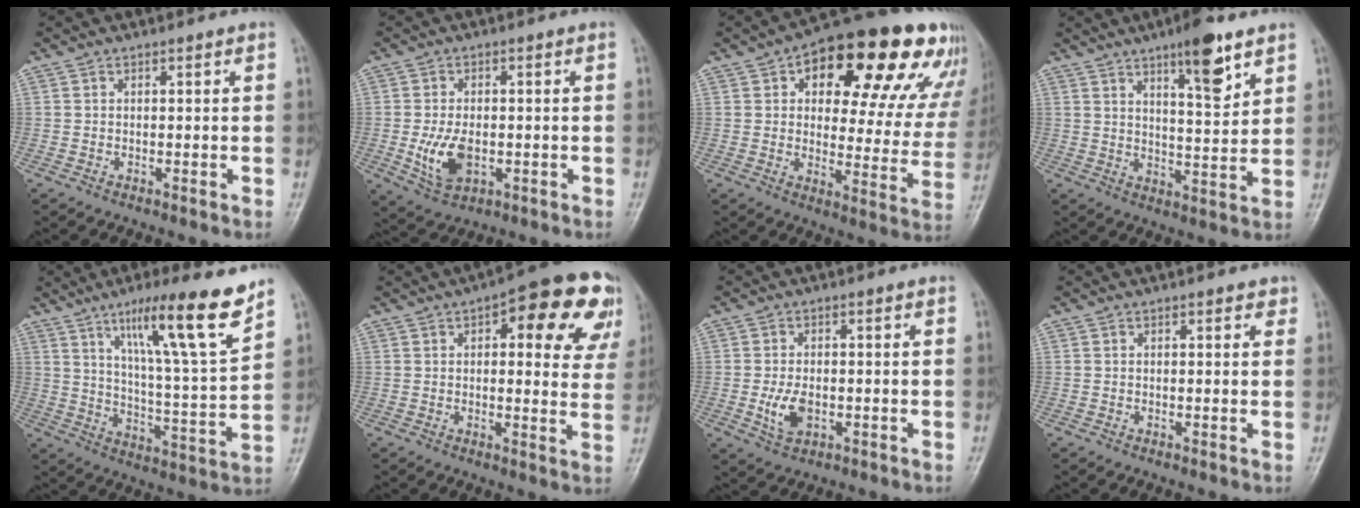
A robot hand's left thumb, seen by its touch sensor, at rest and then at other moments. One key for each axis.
{"total": 7.5, "fx": -1.4, "fy": 4.5, "fz": 5.9, "tx": -0.107, "ty": -0.003, "tz": -0.018}
{"total": 26.5, "fx": 13.1, "fy": 12.1, "fz": 19.5, "tx": -0.215, "ty": 0.008, "tz": 0.180}
{"total": 10.4, "fx": 6.3, "fy": 2.7, "fz": 7.8, "tx": -0.104, "ty": -0.038, "tz": 0.098}
{"total": 17.4, "fx": 11.0, "fy": 1.4, "fz": 13.4, "tx": -0.200, "ty": -0.059, "tz": 0.179}
{"total": 17.9, "fx": 7.7, "fy": 7.2, "fz": 14.4, "tx": -0.137, "ty": -0.006, "tz": 0.085}
{"total": 5.2, "fx": -1.1, "fy": 3.2, "fz": 4.0, "tx": -0.076, "ty": 0.000, "tz": -0.016}
{"total": 1.7, "fx": 0.9, "fy": 0.9, "fz": 1.2, "tx": -0.008, "ty": -0.001, "tz": 0.009}